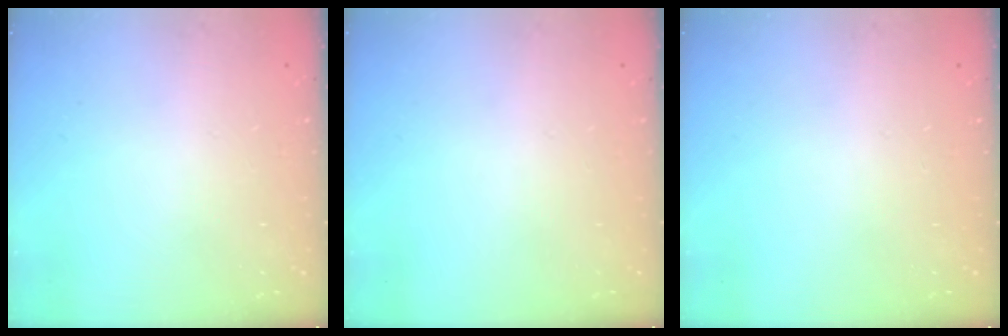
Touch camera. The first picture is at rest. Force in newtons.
{"total": 0.0}
{"total": 0.0}